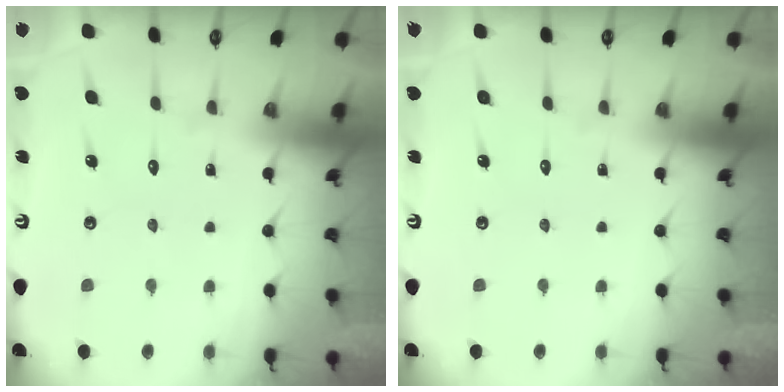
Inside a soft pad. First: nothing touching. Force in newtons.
{"total": 0.0}